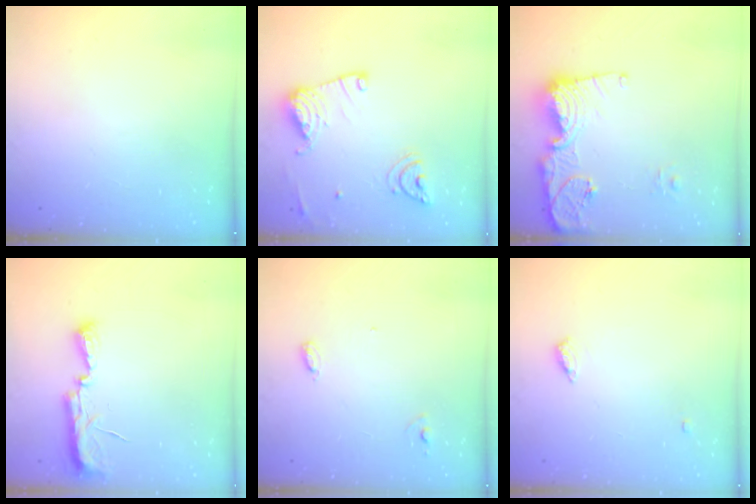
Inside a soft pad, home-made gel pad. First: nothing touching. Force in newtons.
{"total": 14.5, "press": 14.5, "slide": 1.3}
{"total": 14.0, "press": 13.9, "slide": 1.5}
{"total": 7.2, "press": 7.2, "slide": 0.7}
{"total": 5.0, "press": 5.0, "slide": 0.4}
{"total": 4.5, "press": 4.5, "slide": 0.4}